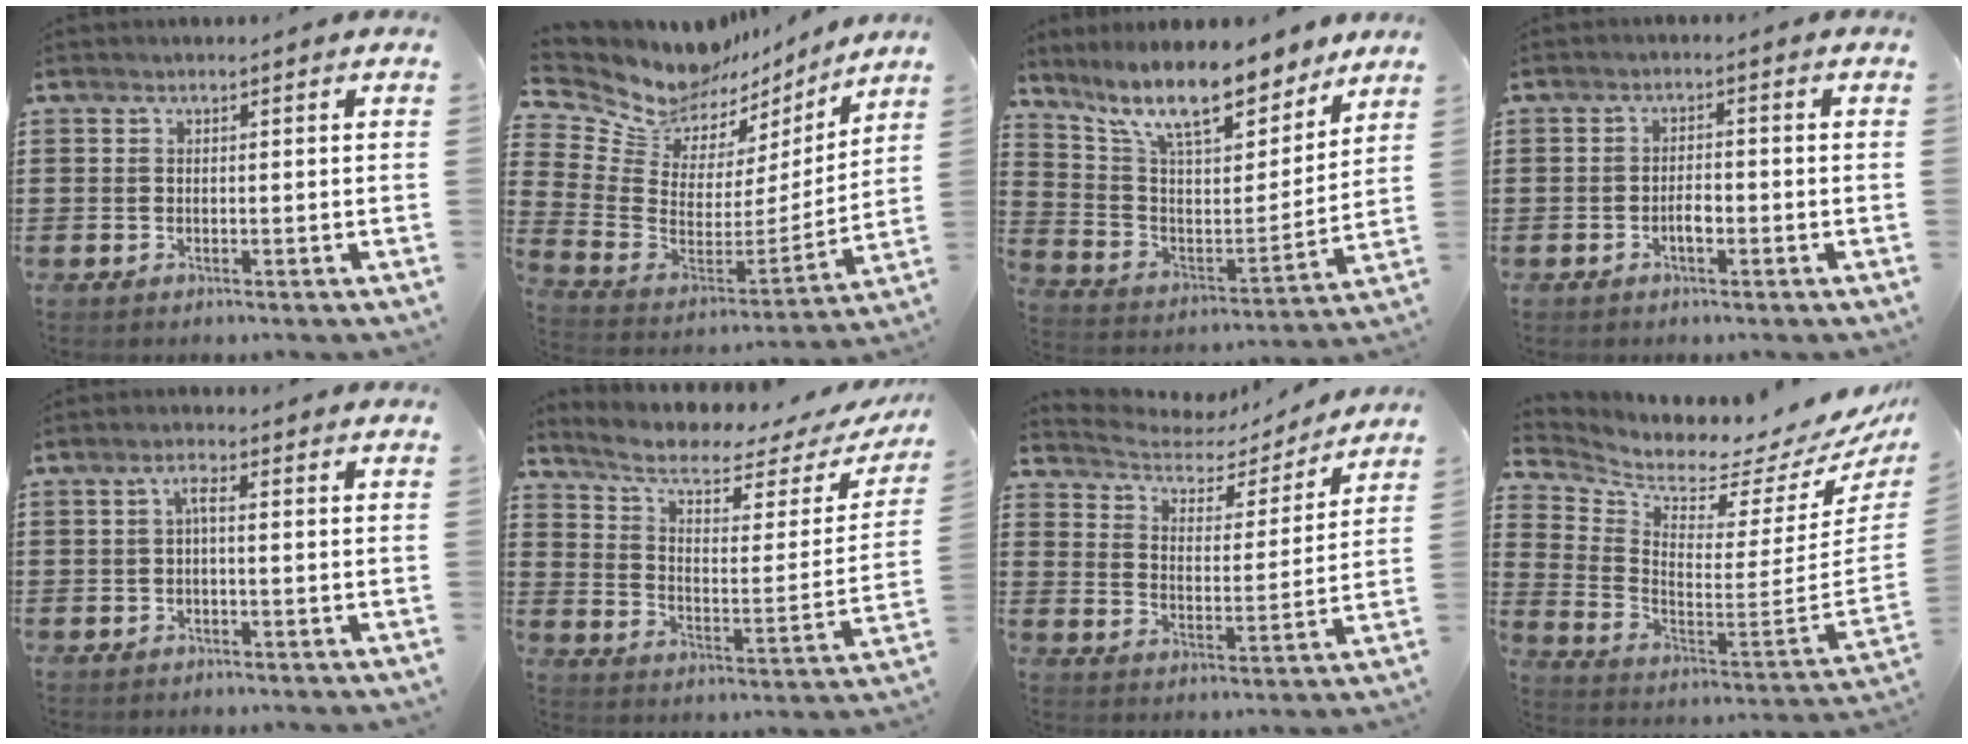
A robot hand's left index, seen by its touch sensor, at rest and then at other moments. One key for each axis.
{"total": 9.7, "fx": 8.6, "fy": 4.0, "fz": 1.7, "tx": -0.091, "ty": -0.065, "tz": 0.157}
{"total": 12.9, "fx": 10.2, "fy": 3.4, "fz": 7.2, "tx": -0.162, "ty": -0.057, "tz": 0.176}
{"total": 2.3, "fx": -0.9, "fy": 0.8, "fz": 1.9, "tx": -0.037, "ty": 0.003, "tz": -0.018}
{"total": 2.2, "fx": -0.3, "fy": 0.7, "fz": 2.0, "tx": -0.043, "ty": 0.009, "tz": -0.008}
{"total": 6.9, "fx": 5.0, "fy": 2.2, "fz": 4.2, "tx": -0.098, "ty": -0.033, "tz": 0.083}
{"total": 4.2, "fx": 3.9, "fy": 1.4, "fz": 0.9, "tx": -0.045, "ty": -0.033, "tz": 0.058}
{"total": 2.5, "fx": 2.2, "fy": 0.6, "fz": 1.0, "tx": -0.035, "ty": -0.059, "tz": 0.028}